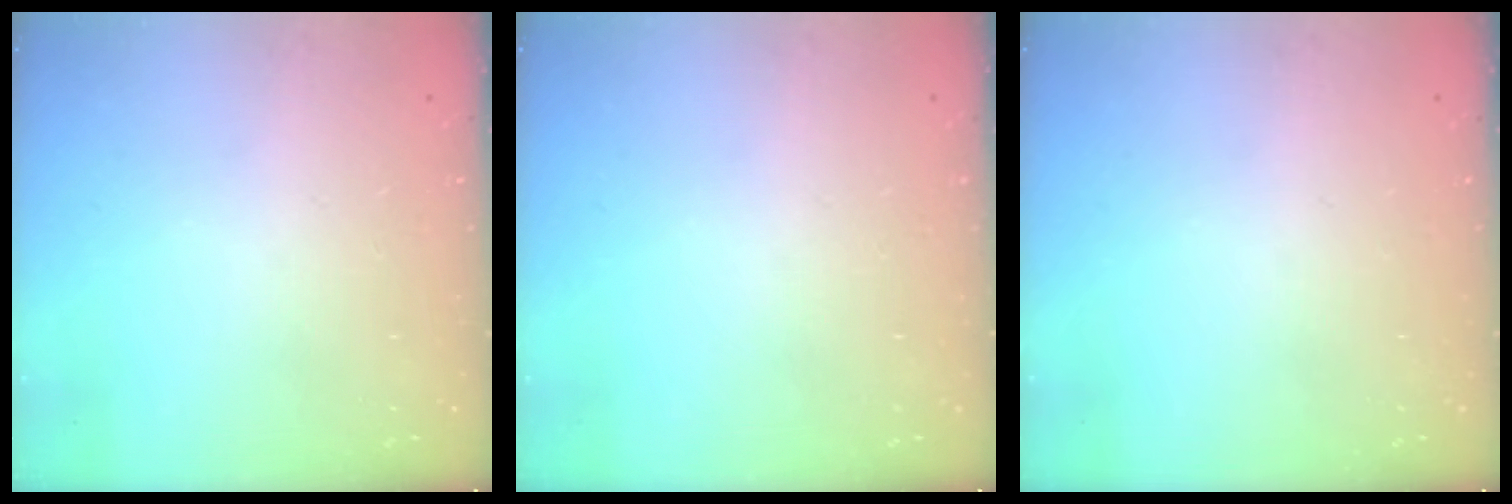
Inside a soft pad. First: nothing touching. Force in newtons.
{"total": 0.0}
{"total": 0.0}